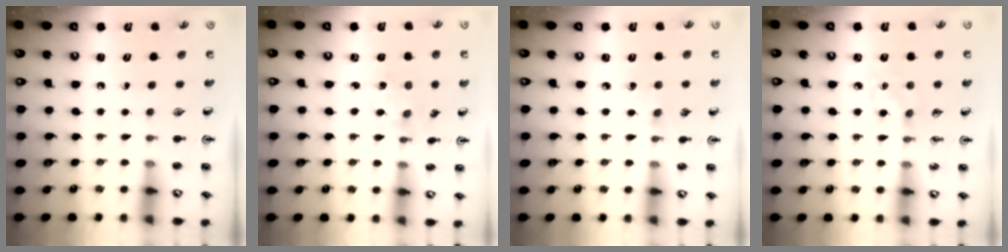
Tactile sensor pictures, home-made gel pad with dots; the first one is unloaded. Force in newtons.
{"total": 0.8, "press": 0.8, "slide": 0.2}
{"total": 3.9, "press": 3.9, "slide": 0.5}
{"total": 7.2, "press": 7.1, "slide": 1.1}